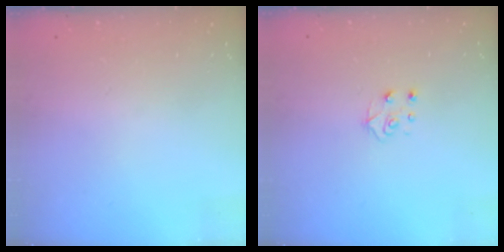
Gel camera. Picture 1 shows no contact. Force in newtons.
{"total": 4.3, "press": 4.3, "slide": 0.5}